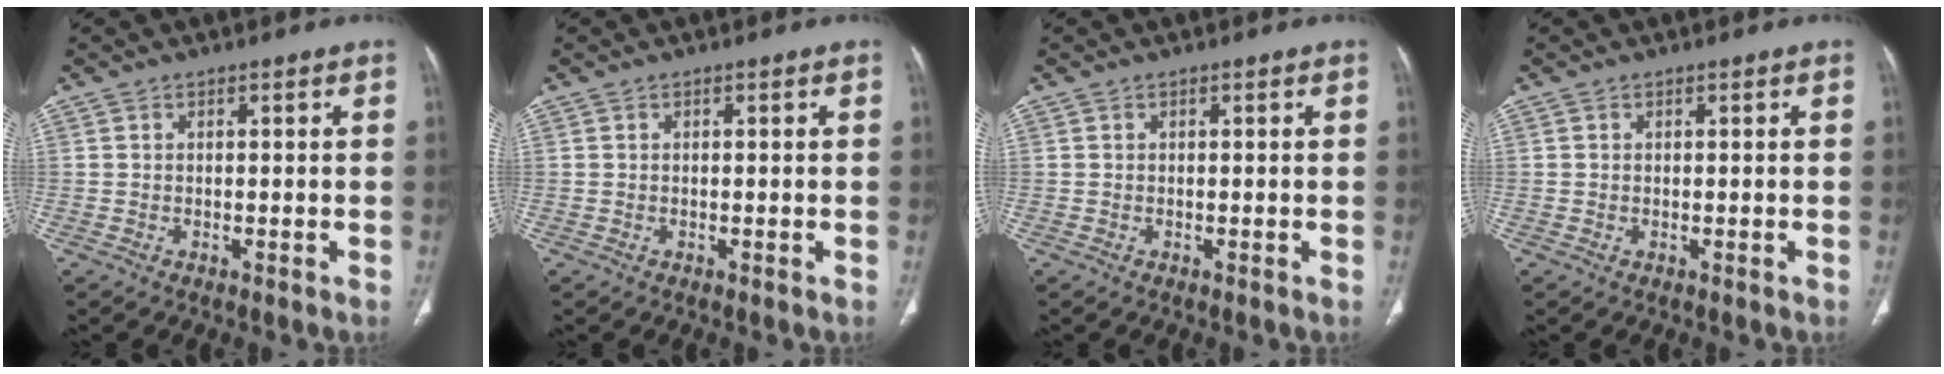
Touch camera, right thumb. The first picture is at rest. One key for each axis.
{"total": 0.0}
{"total": 0.0}
{"total": 0.0}